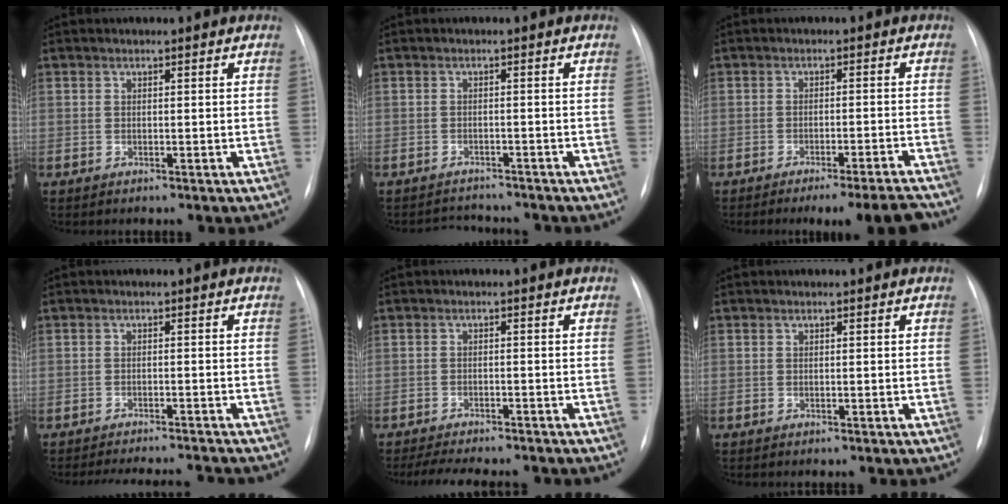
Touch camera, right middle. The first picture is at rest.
{"total": 3.3, "force": [-3.2, 0.3, -0.4], "torque": [0.004, -0.005, -0.048]}
{"total": 7.5, "force": [-6.6, -0.9, 3.5], "torque": [-0.024, 0.001, -0.097]}
{"total": 8.6, "force": [-8.3, 0.1, 2.1], "torque": [-0.029, 0.004, -0.112]}
{"total": 10.0, "force": [-8.8, 2.1, 4.2], "torque": [-0.062, -0.007, -0.120]}
{"total": 0.0}